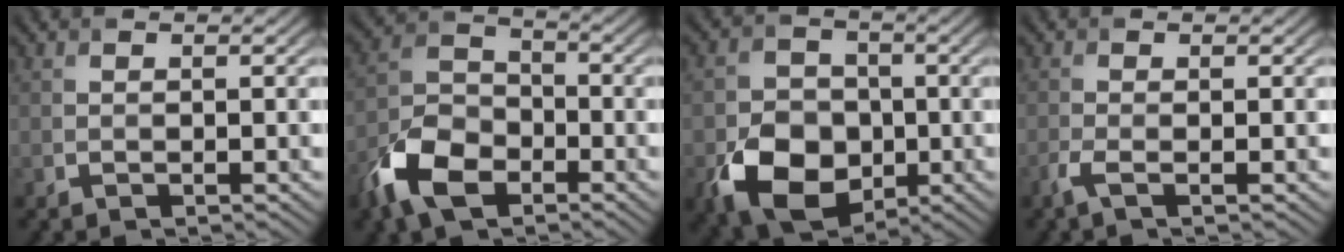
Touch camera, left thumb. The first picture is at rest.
{"total": 9.7, "force": [-5.5, 5.5, 5.8], "torque": [-0.133, -0.007, -0.122]}
{"total": 9.6, "force": [-3.1, 7.3, 5.4], "torque": [-0.114, -0.022, -0.062]}
{"total": 1.8, "force": [-1.0, 0.2, 1.4], "torque": [-0.038, 0.000, -0.028]}